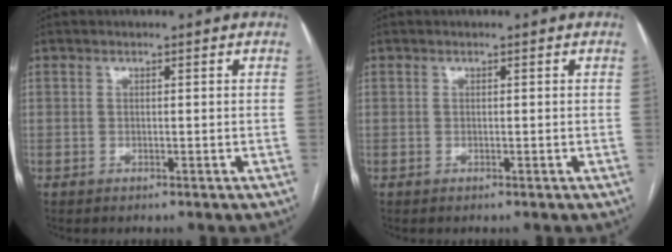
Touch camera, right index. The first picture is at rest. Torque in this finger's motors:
{"motor_torque": [0.00, 0.00, 0.00, 0.00]}